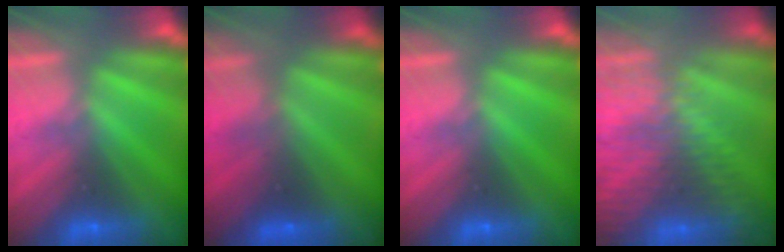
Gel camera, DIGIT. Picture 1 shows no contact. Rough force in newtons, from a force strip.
{"total": 2.6}
{"total": 0.0}
{"total": 6.9}